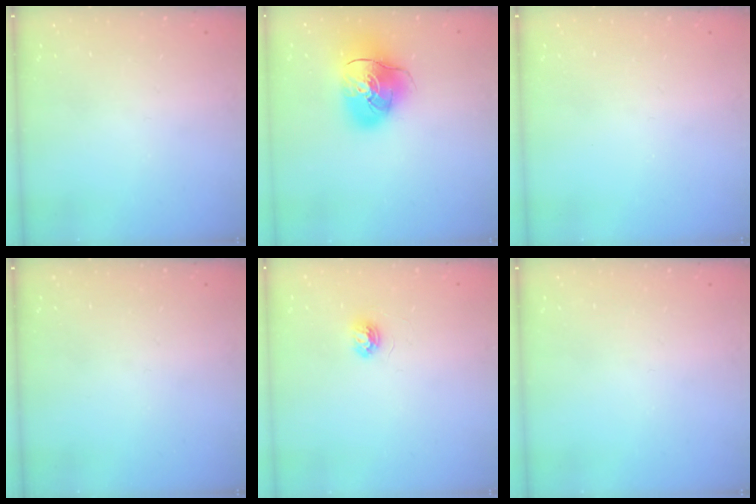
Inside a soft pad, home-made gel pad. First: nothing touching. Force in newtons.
{"total": 16.2, "press": 16.0, "slide": 2.6}
{"total": 0.0}
{"total": 0.0}
{"total": 3.7, "press": 3.7, "slide": 0.4}
{"total": 0.0}